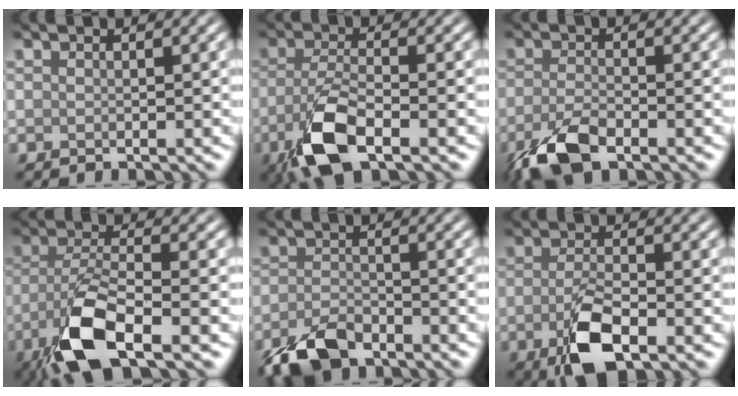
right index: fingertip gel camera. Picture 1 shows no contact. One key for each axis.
{"total": 6.4, "fx": -3.2, "fy": 2.3, "fz": 5.1, "tx": -0.112, "ty": -0.011, "tz": -0.069}
{"total": 5.1, "fx": -3.2, "fy": 1.7, "fz": 3.5, "tx": -0.077, "ty": -0.010, "tz": -0.071}
{"total": 8.1, "fx": -4.3, "fy": 2.6, "fz": 6.3, "tx": -0.131, "ty": -0.007, "tz": -0.092}
{"total": 4.5, "fx": -3.4, "fy": 1.8, "fz": 2.3, "tx": -0.043, "ty": -0.005, "tz": -0.071}
{"total": 5.4, "fx": -2.1, "fy": 2.1, "fz": 4.4, "tx": -0.090, "ty": -0.007, "tz": -0.042}